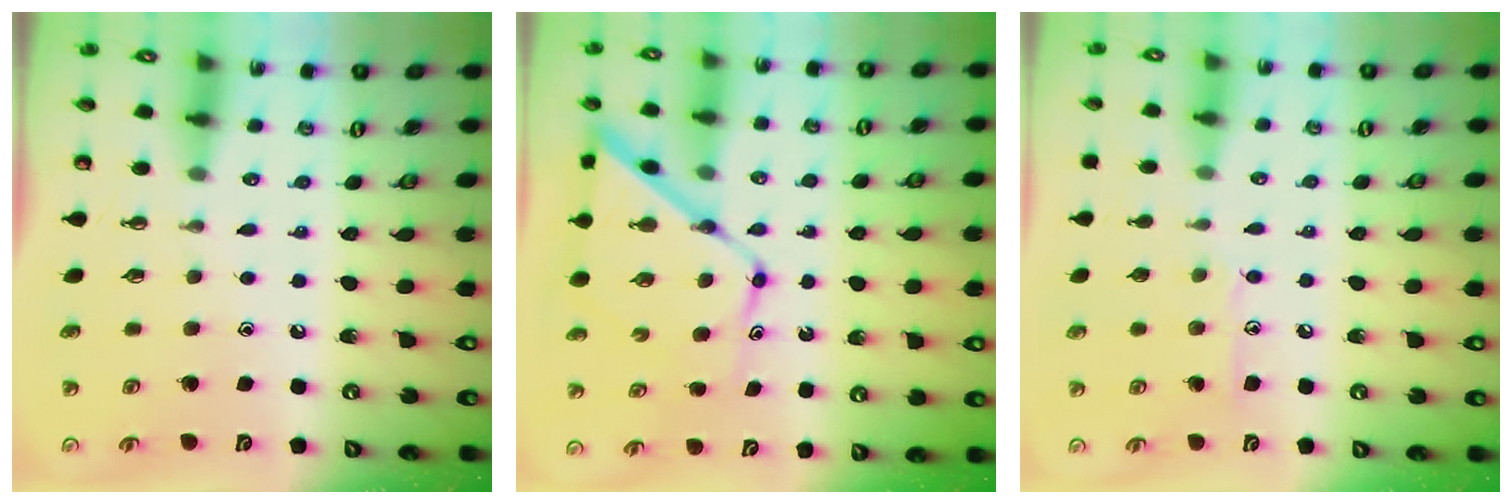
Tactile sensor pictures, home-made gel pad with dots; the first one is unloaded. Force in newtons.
{"total": 10.7, "press": 10.7, "slide": 1.1}
{"total": 7.8, "press": 7.8, "slide": 0.7}